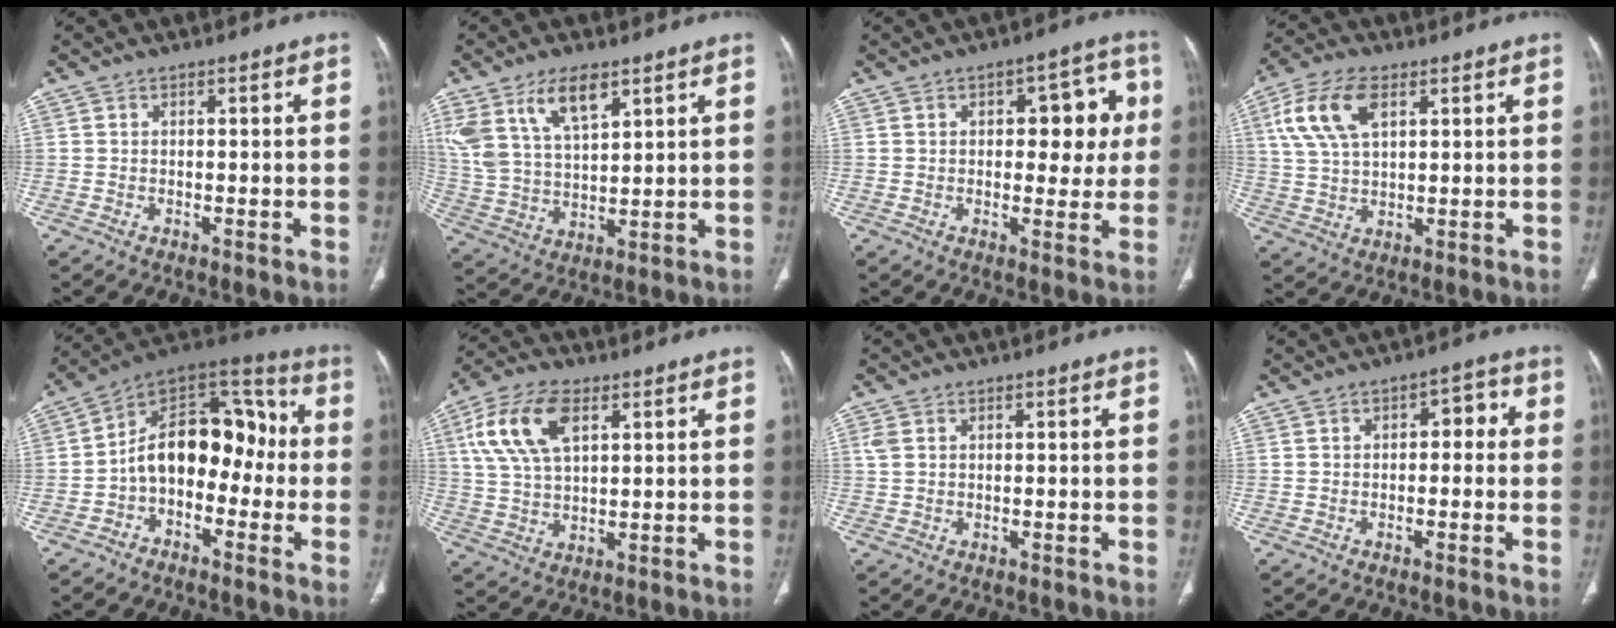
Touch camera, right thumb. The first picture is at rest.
{"total": 12.6, "force": [7.2, 5.7, 8.6], "torque": [-0.163, -0.021, 0.149]}
{"total": 10.5, "force": [2.1, 5.5, 8.7], "torque": [-0.063, 0.010, 0.023]}
{"total": 11.1, "force": [4.4, 5.8, 8.4], "torque": [-0.172, 0.002, 0.087]}
{"total": 15.9, "force": [-2.2, 10.3, 11.8], "torque": [-0.146, 0.072, -0.049]}
{"total": 12.9, "force": [4.9, 6.8, 9.9], "torque": [-0.197, 0.002, 0.095]}
{"total": 1.6, "force": [0.6, 1.0, 1.1], "torque": [-0.037, 0.009, 0.019]}
{"total": 4.2, "force": [0.2, 2.5, 3.4], "torque": [-0.024, 0.016, -0.007]}